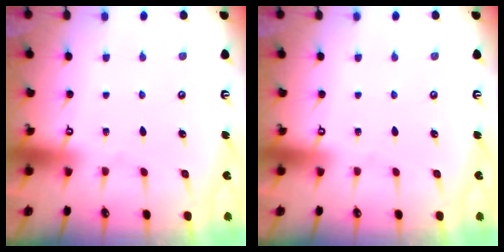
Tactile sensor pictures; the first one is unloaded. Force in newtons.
{"total": 0.0}